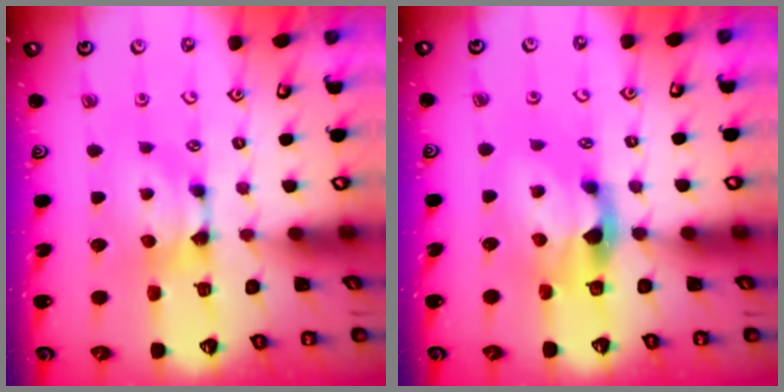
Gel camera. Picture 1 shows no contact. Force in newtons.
{"total": 3.0, "press": 2.7, "slide": 1.3}